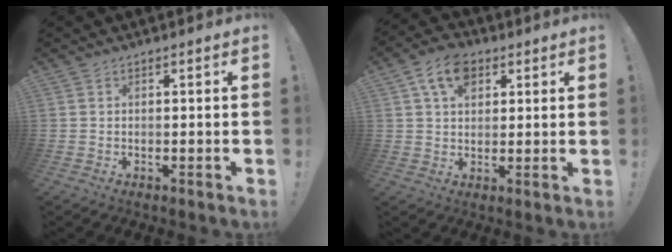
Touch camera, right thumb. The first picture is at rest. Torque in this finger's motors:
{"motor_torque": [1.17, 1.16, 0.35, 0.07, 0.07]}